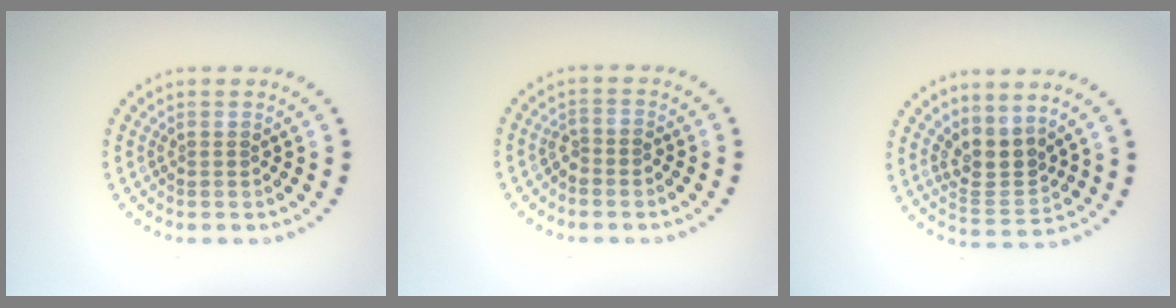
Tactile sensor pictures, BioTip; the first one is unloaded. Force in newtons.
{"total": 1.3, "press": 1.0, "slide": 0.7}
{"total": 3.3, "press": 2.8, "slide": 1.8}